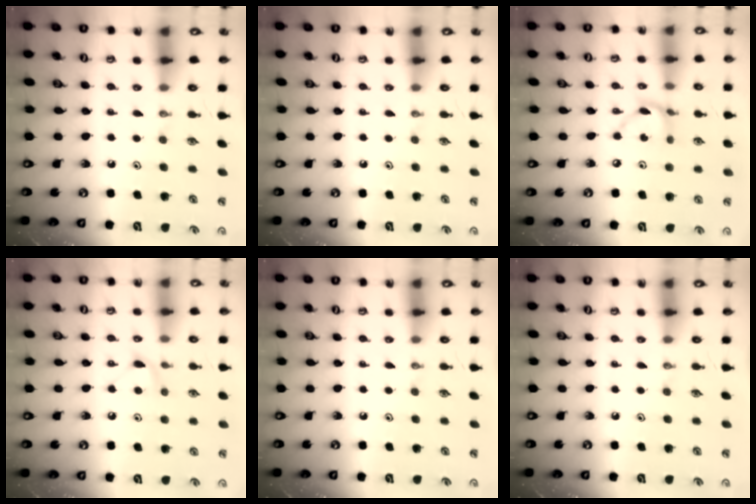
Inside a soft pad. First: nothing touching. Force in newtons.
{"total": 0.0}
{"total": 6.2, "press": 6.2, "slide": 0.3}
{"total": 6.9, "press": 6.8, "slide": 0.7}
{"total": 0.0}
{"total": 0.0}